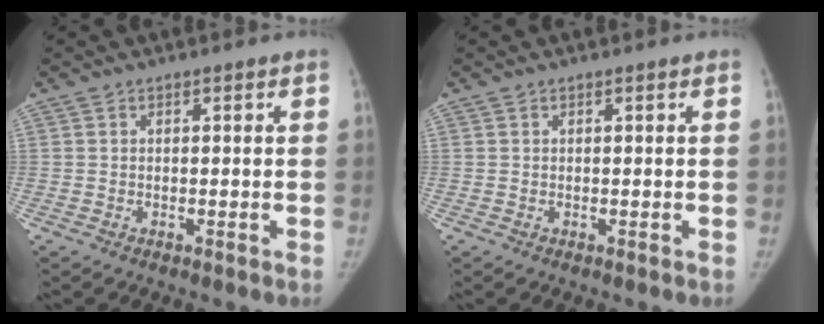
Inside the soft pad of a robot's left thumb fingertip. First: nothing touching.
{"total": 0.0}